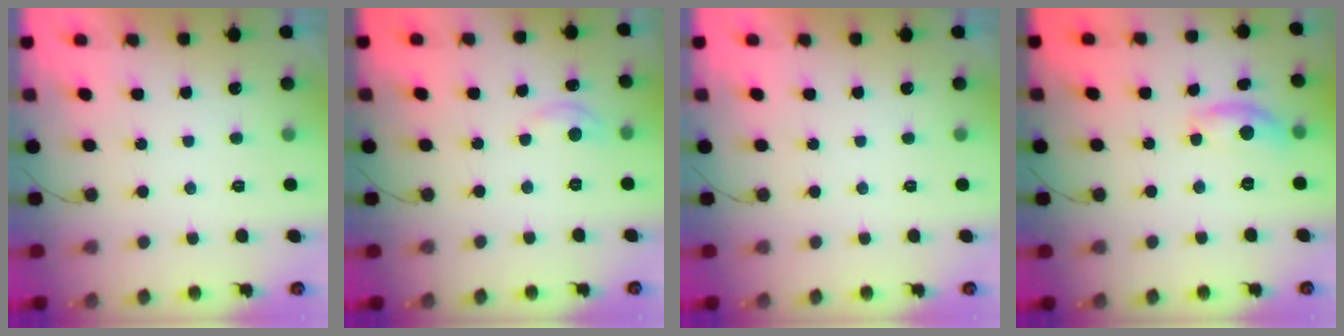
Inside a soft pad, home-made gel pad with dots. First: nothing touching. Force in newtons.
{"total": 3.0, "press": 3.0, "slide": 0.4}
{"total": 0.0}
{"total": 8.7, "press": 8.7, "slide": 0.5}